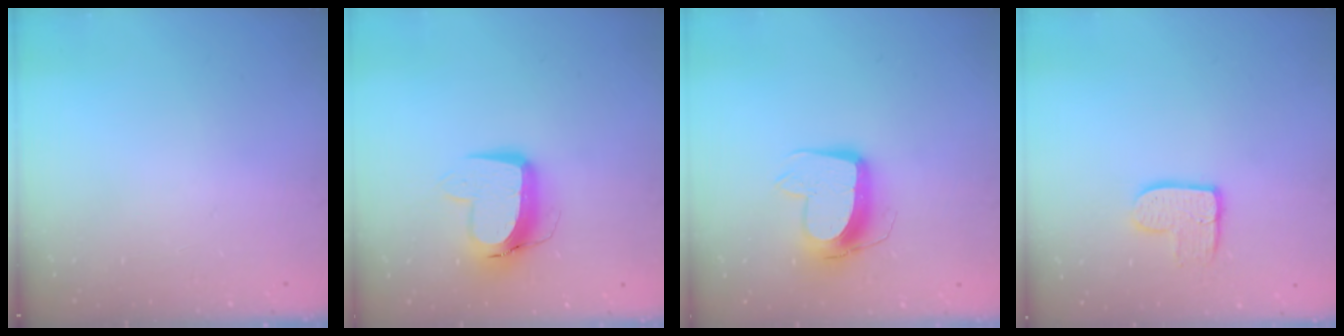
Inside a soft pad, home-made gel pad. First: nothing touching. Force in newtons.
{"total": 11.6, "press": 11.5, "slide": 1.3}
{"total": 11.7, "press": 11.6, "slide": 1.0}
{"total": 9.7, "press": 9.6, "slide": 0.7}